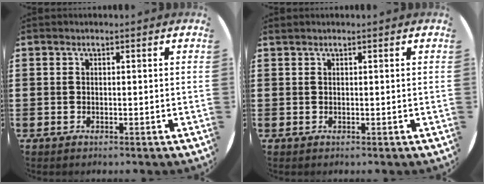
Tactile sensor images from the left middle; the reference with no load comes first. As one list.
[{"total": 0.0}]